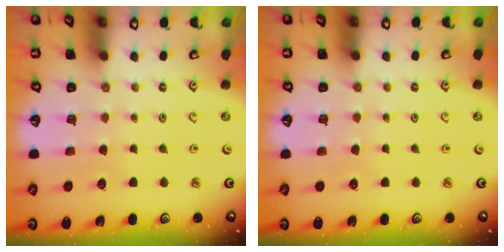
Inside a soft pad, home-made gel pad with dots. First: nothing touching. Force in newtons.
{"total": 0.0}